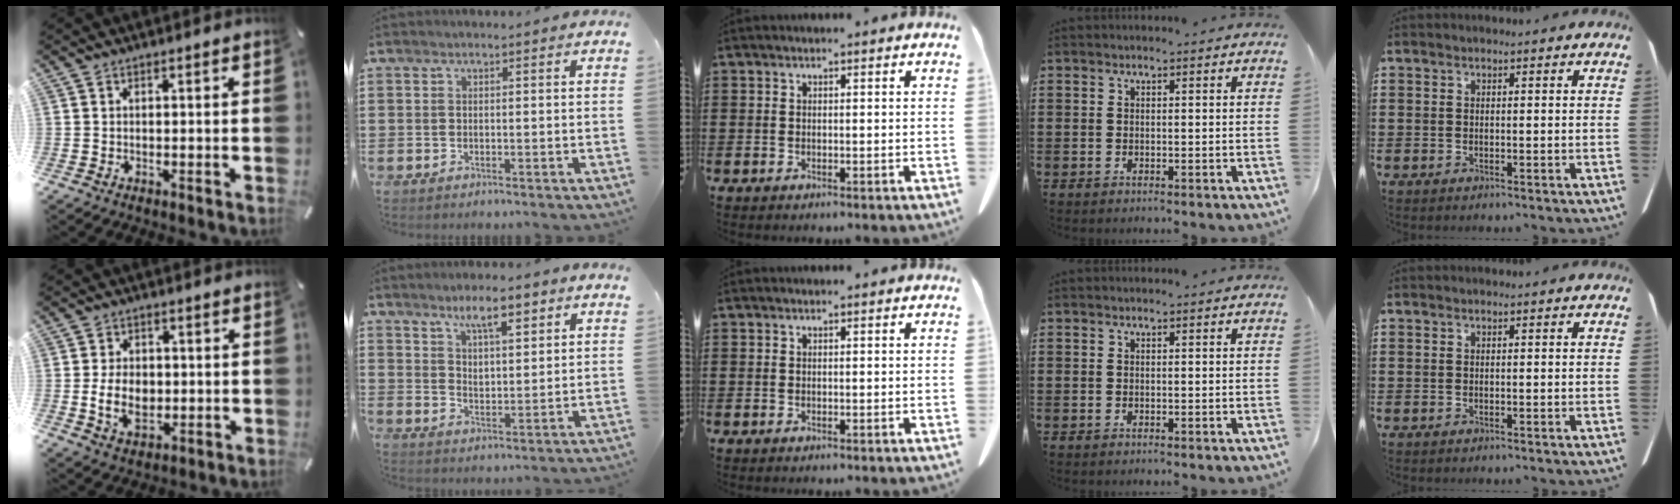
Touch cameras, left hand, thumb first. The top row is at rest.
{"thumb": {"total": 8.1, "force": [-0.8, 6.0, 5.5], "torque": [-0.116, -0.004, -0.019]}, "index": {"total": 6.5, "force": [5.4, 1.4, 3.4], "torque": [-0.063, -0.016, 0.094]}}